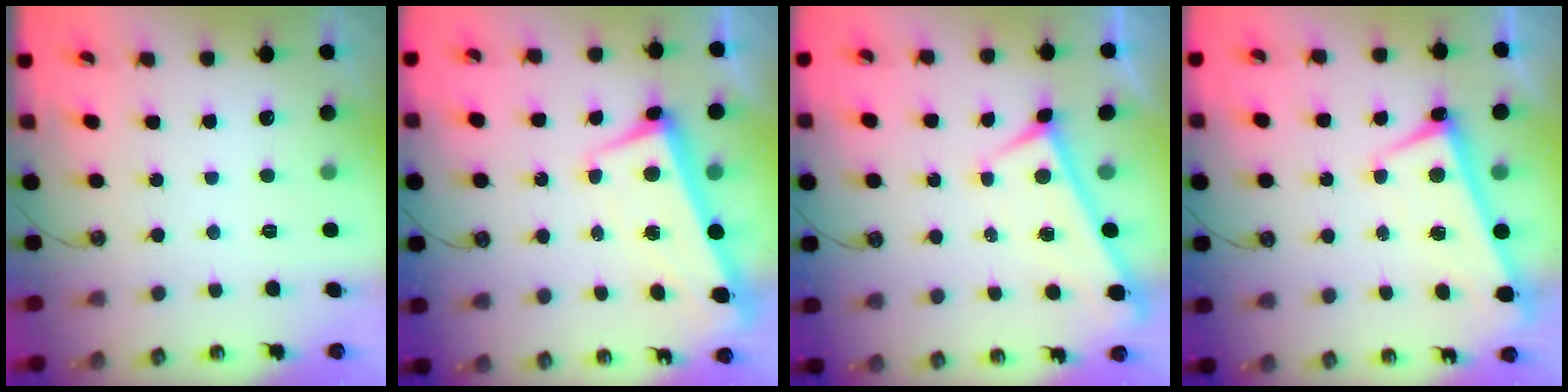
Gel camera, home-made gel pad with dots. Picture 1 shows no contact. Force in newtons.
{"total": 1.3, "press": 0.3, "slide": 1.3}
{"total": 0.0}
{"total": 1.3, "press": 1.2, "slide": 0.3}